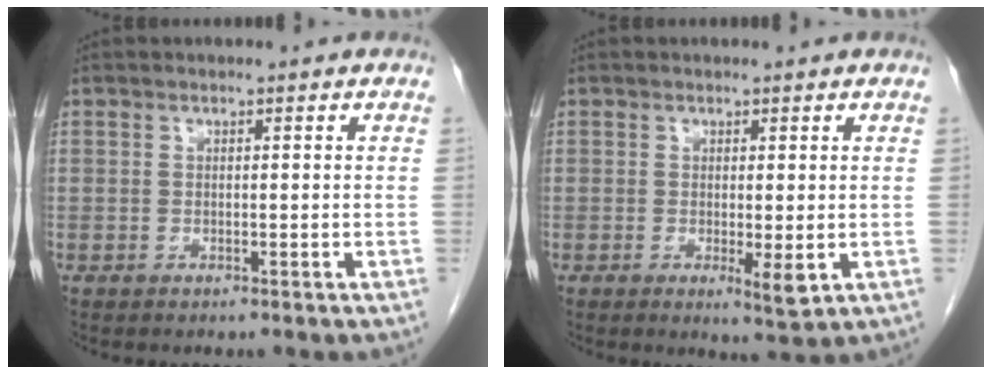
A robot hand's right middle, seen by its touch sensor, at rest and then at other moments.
{"total": 3.1, "force": [-0.5, 0.5, 3.0], "torque": [-0.044, -0.011, -0.003]}